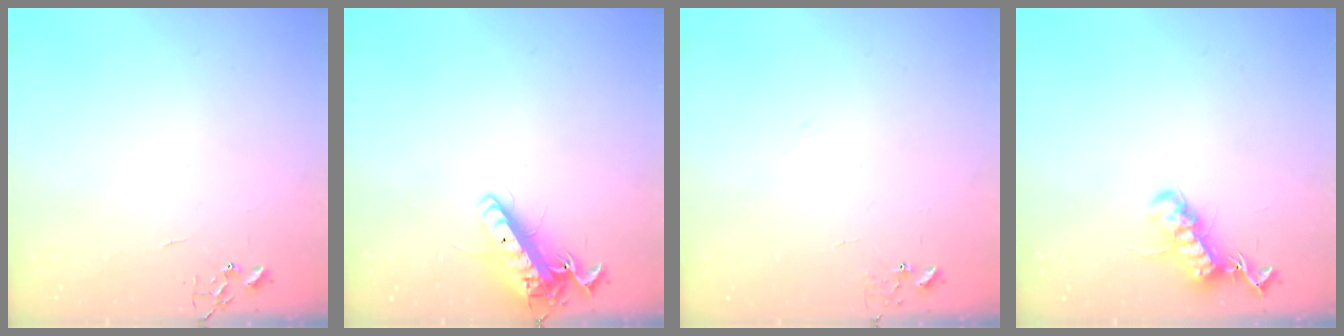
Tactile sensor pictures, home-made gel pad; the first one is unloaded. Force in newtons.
{"total": 15.4, "press": 15.1, "slide": 2.8}
{"total": 6.8, "press": 6.8, "slide": 0.6}
{"total": 13.8, "press": 13.7, "slide": 1.3}